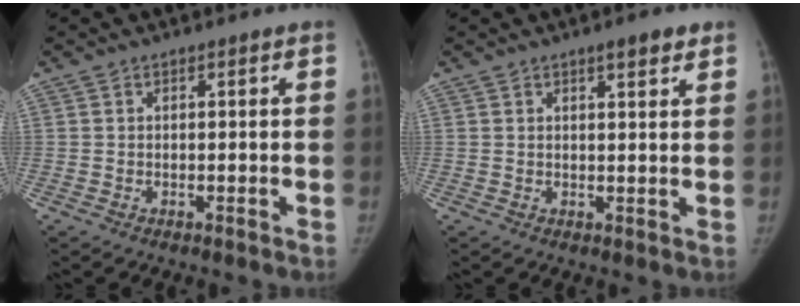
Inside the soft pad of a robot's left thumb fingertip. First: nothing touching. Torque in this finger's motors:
{"motor_torque": [0.30, 0.38, -0.18, 0.07, 0.09]}